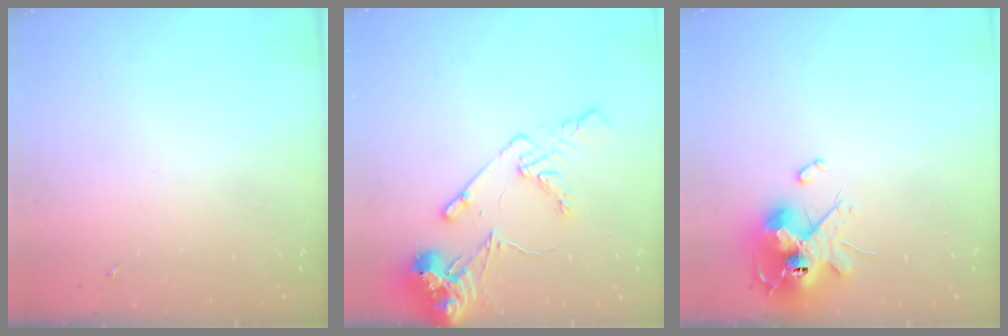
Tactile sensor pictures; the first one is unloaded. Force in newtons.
{"total": 13.7, "press": 13.5, "slide": 2.3}
{"total": 13.9, "press": 13.8, "slide": 1.3}